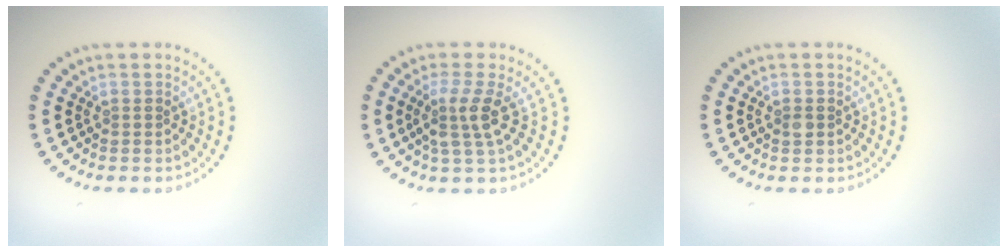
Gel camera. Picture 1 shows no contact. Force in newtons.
{"total": 2.8, "press": 2.1, "slide": 1.8}
{"total": 1.0, "press": 1.0, "slide": 0.2}